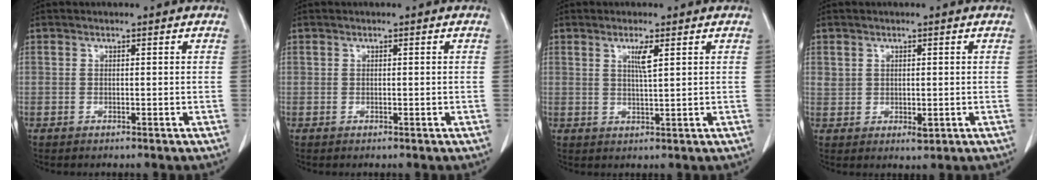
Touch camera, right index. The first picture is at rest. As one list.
[{"total": 0.0}, {"total": 2.9, "force": [1.2, 0.0, 2.6], "torque": [-0.051, -0.004, 0.023]}, {"total": 2.5, "force": [0.4, 1.8, 1.6], "torque": [-0.022, -0.002, 0.017]}]